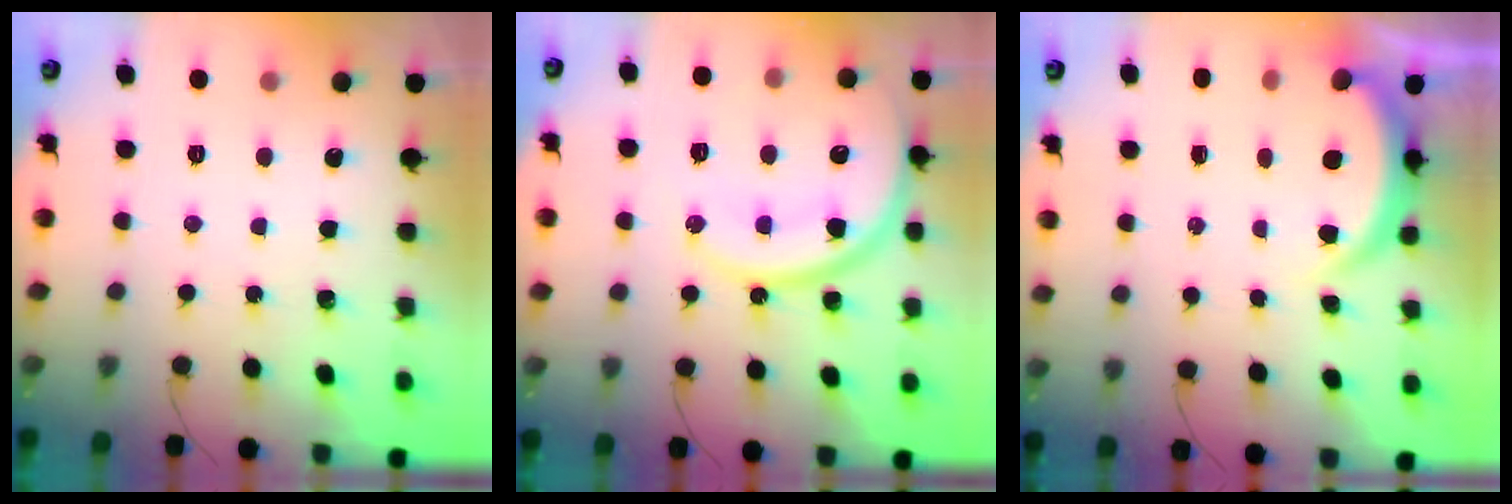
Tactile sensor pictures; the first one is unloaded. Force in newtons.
{"total": 17.8, "press": 17.7, "slide": 1.4}
{"total": 4.6, "press": 4.5, "slide": 0.7}